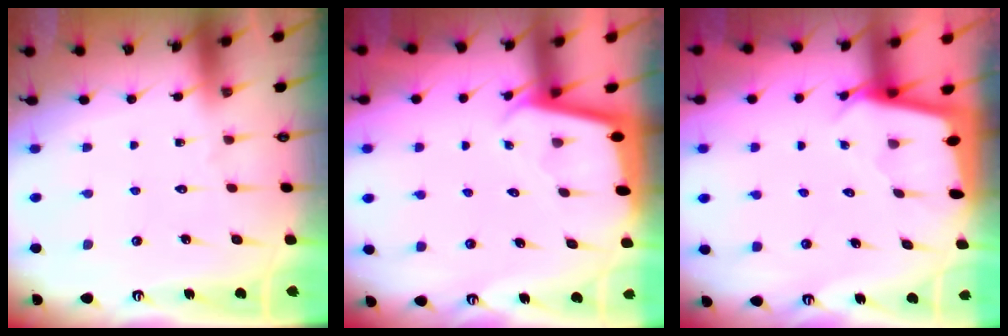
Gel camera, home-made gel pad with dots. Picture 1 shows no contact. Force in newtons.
{"total": 1.8, "press": 1.8, "slide": 0.2}
{"total": 2.3, "press": 2.3, "slide": 0.2}